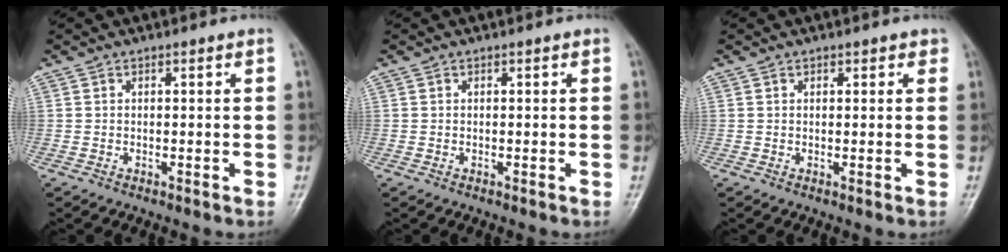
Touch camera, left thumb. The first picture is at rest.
{"total": 0.0}
{"total": 1.3, "force": [0.8, 0.8, 0.5], "torque": [0.007, -0.003, 0.006]}